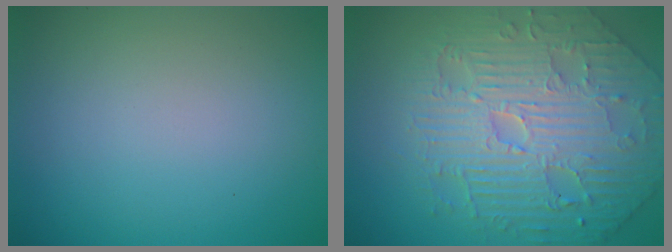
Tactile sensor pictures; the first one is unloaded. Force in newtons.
{"total": 6.9, "press": 5.9, "slide": 3.5}